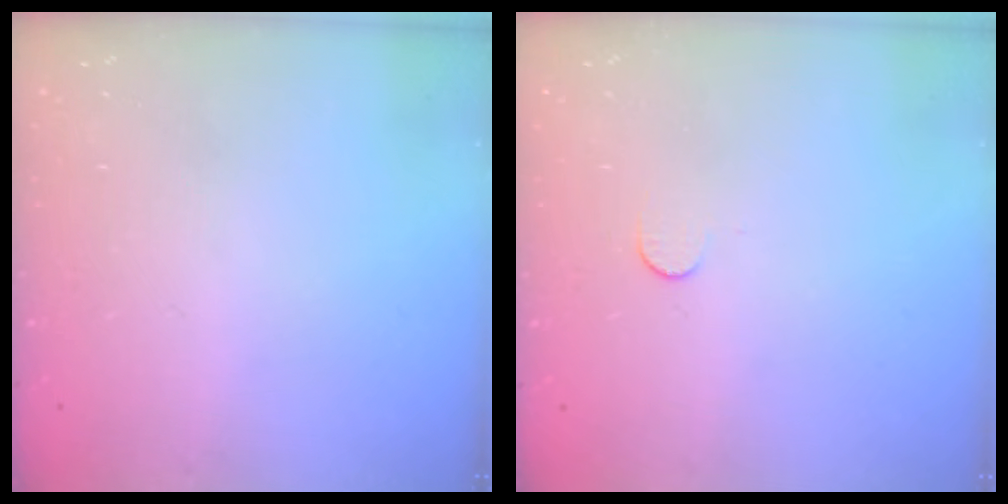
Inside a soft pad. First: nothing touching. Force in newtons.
{"total": 3.7, "press": 3.7, "slide": 0.4}